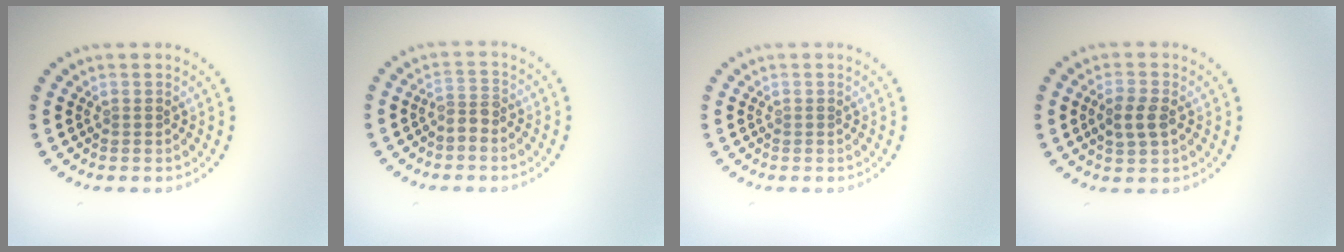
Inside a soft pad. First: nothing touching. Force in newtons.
{"total": 1.9, "press": 1.3, "slide": 1.3}
{"total": 0.0}
{"total": 2.5, "press": 2.5, "slide": 0.4}